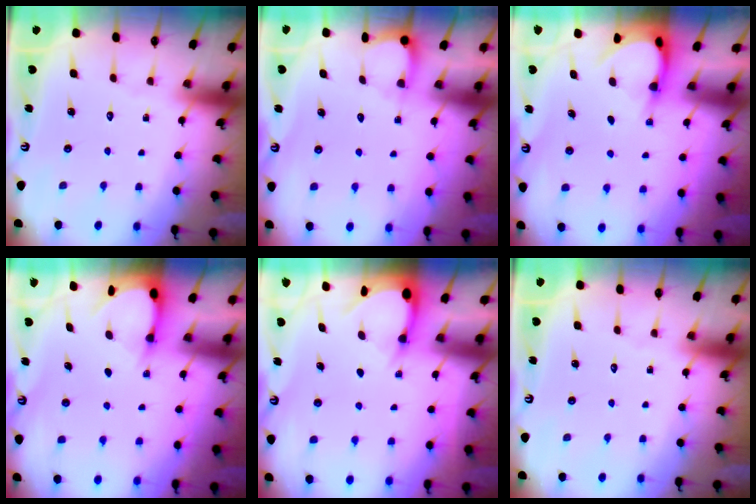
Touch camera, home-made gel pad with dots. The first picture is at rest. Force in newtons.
{"total": 1.9, "press": 1.9, "slide": 0.2}
{"total": 3.7, "press": 3.7, "slide": 0.3}
{"total": 3.2, "press": 3.2, "slide": 0.3}
{"total": 3.1, "press": 3.1, "slide": 0.2}
{"total": 0.0}